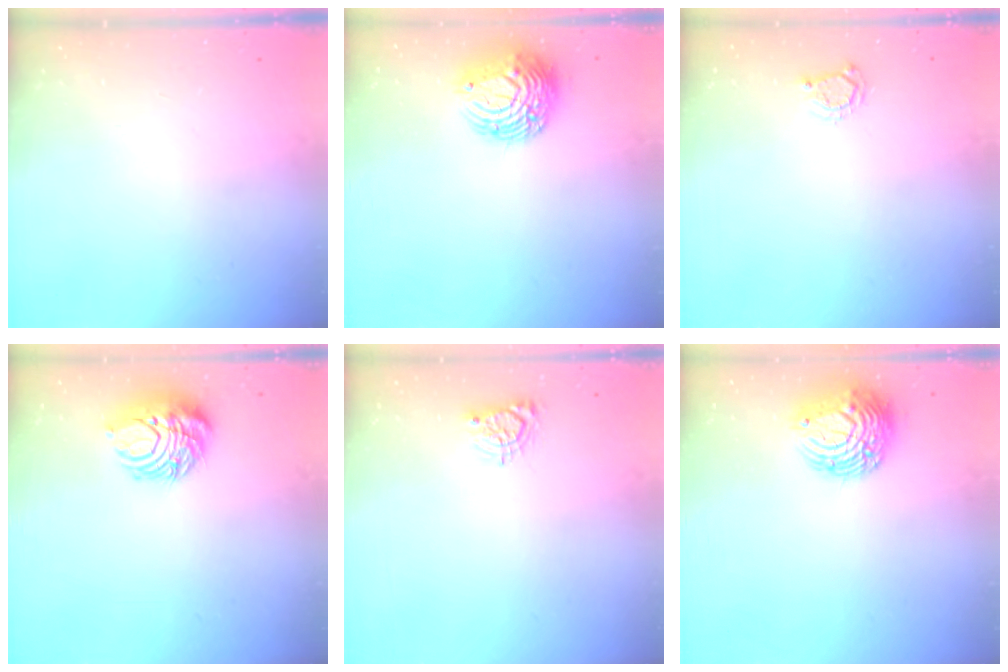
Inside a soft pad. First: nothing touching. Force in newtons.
{"total": 11.0, "press": 10.9, "slide": 1.0}
{"total": 4.0, "press": 3.9, "slide": 0.5}
{"total": 12.1, "press": 12.1, "slide": 0.7}
{"total": 5.0, "press": 4.9, "slide": 0.6}
{"total": 11.0, "press": 10.9, "slide": 1.0}